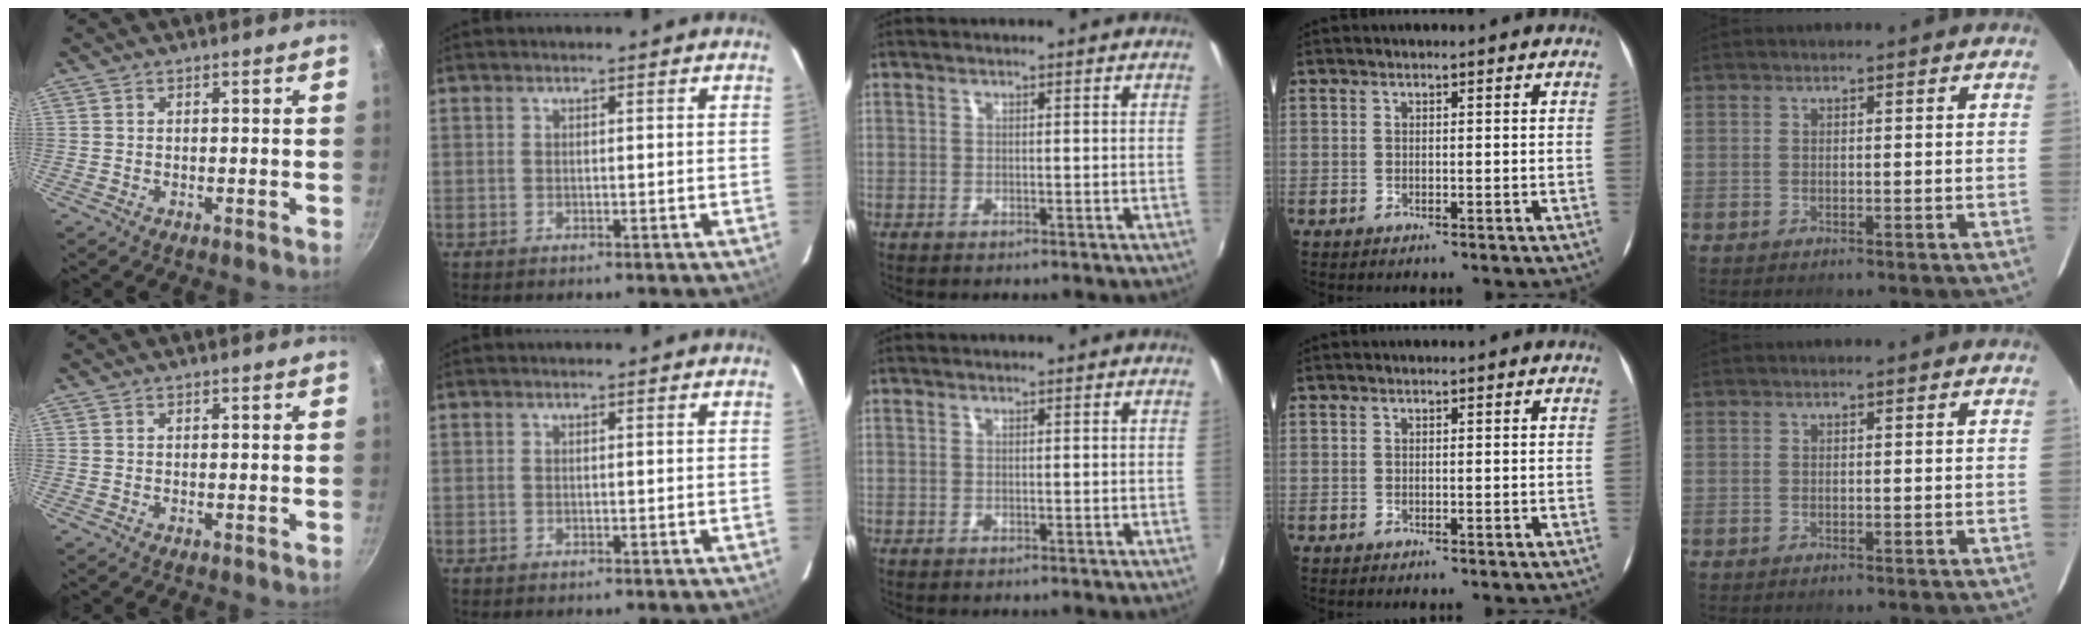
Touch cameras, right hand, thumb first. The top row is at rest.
{}